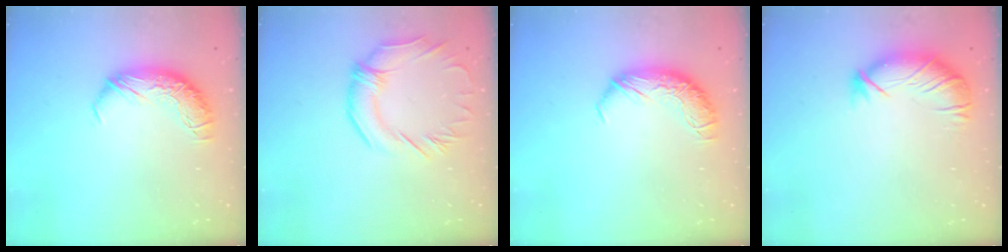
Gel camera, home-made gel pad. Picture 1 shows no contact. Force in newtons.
{"total": 2.6, "press": 2.2, "slide": 1.4}
{"total": 0.0}
{"total": 3.0, "press": 2.6, "slide": 1.5}